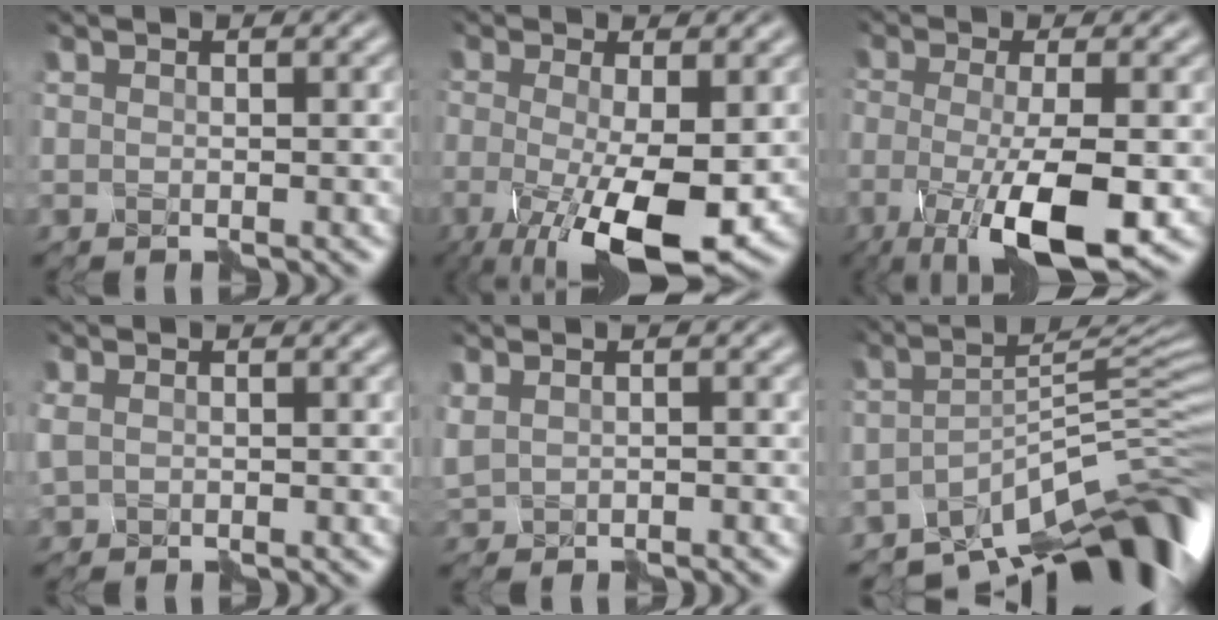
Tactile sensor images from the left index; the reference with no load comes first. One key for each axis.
{"total": 8.3, "fx": -2.4, "fy": 1.9, "fz": 7.7, "tx": -0.131, "ty": -0.021, "tz": -0.039}
{"total": 8.5, "fx": -2.9, "fy": 2.1, "fz": 7.8, "tx": -0.122, "ty": -0.013, "tz": -0.055}
{"total": 1.2, "fx": -0.1, "fy": 0.9, "fz": 0.7, "tx": -0.019, "ty": 0.000, "tz": 0.002}
{"total": 1.7, "fx": 0.0, "fy": 1.3, "fz": 1.1, "tx": -0.025, "ty": 0.001, "tz": 0.007}
{"total": 12.2, "fx": -8.4, "fy": 3.3, "fz": 8.2, "tx": -0.101, "ty": 0.004, "tz": -0.147}